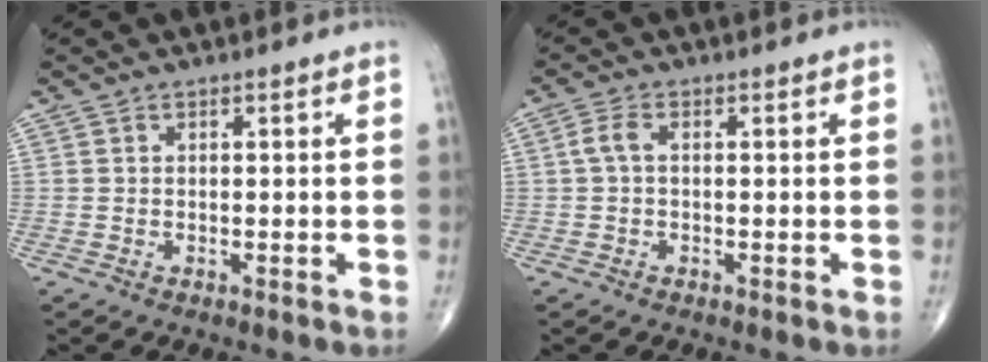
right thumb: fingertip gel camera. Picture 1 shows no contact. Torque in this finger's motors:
{"motor_torque": [-0.07, 0.07, 0.27, -0.06, 0.00]}